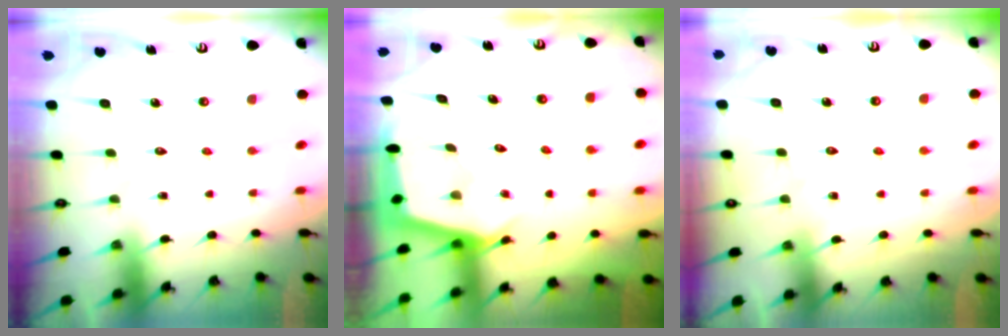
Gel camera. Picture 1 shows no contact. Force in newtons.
{"total": 2.6, "press": 2.6, "slide": 0.4}
{"total": 2.8, "press": 2.7, "slide": 0.4}